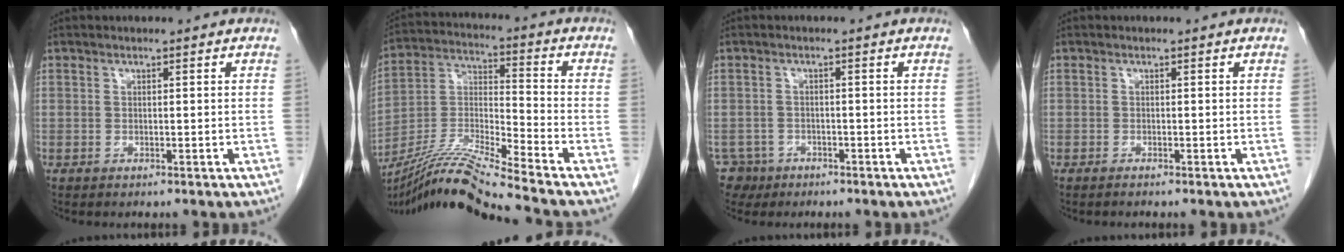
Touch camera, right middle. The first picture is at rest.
{"total": 13.9, "force": [-12.2, -2.5, 6.1], "torque": [-0.114, -0.006, -0.229]}
{"total": 3.4, "force": [-2.3, 2.5, -0.2], "torque": [0.011, 0.006, -0.038]}
{"total": 0.6, "force": [-0.5, -0.1, 0.3], "torque": [-0.002, -0.001, -0.007]}